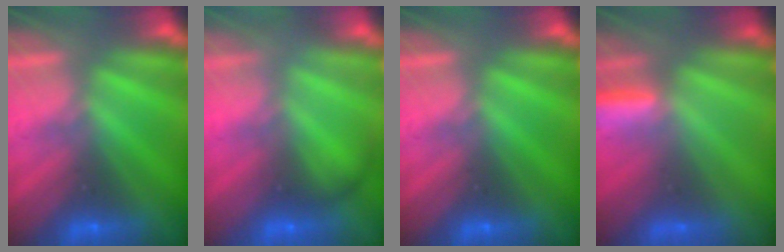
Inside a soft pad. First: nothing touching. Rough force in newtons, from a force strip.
{"total": 2.0}
{"total": 0.0}
{"total": 3.0}